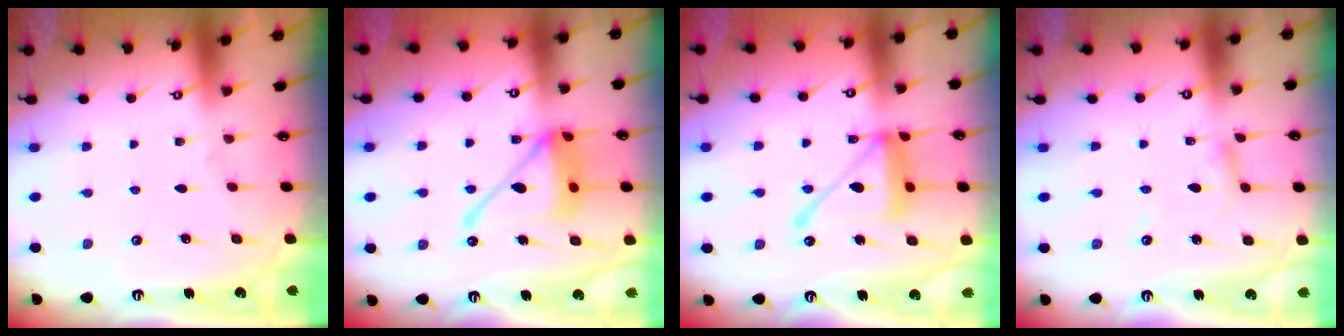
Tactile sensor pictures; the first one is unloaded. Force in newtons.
{"total": 15.5, "press": 15.4, "slide": 1.6}
{"total": 14.8, "press": 14.7, "slide": 1.5}
{"total": 2.8, "press": 2.7, "slide": 0.3}